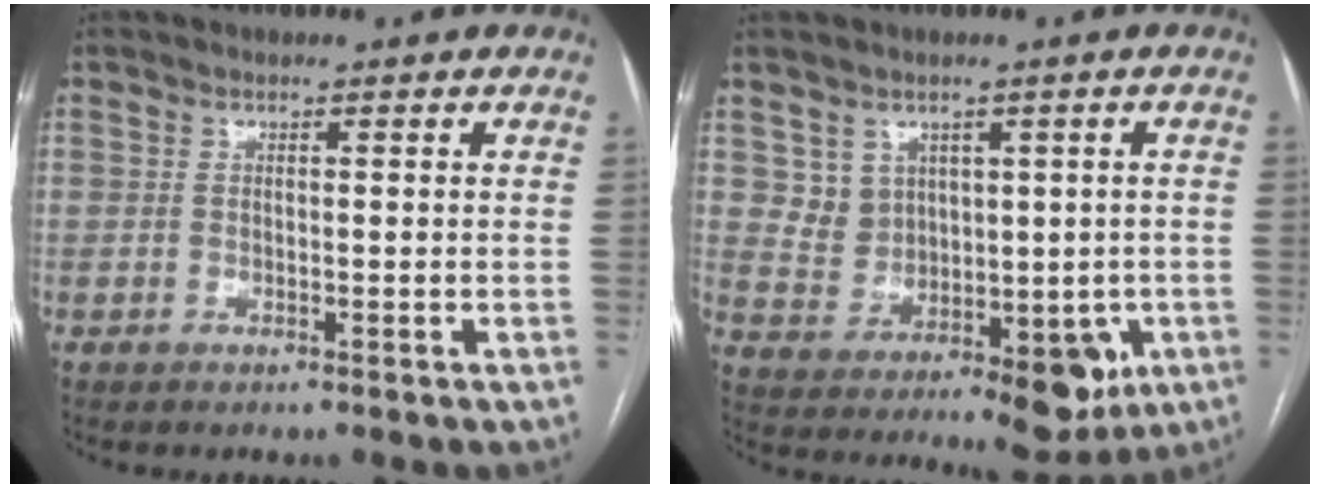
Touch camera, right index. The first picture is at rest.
{"total": 10.3, "force": [0.7, 8.8, 5.4], "torque": [-0.069, 0.031, 0.047]}